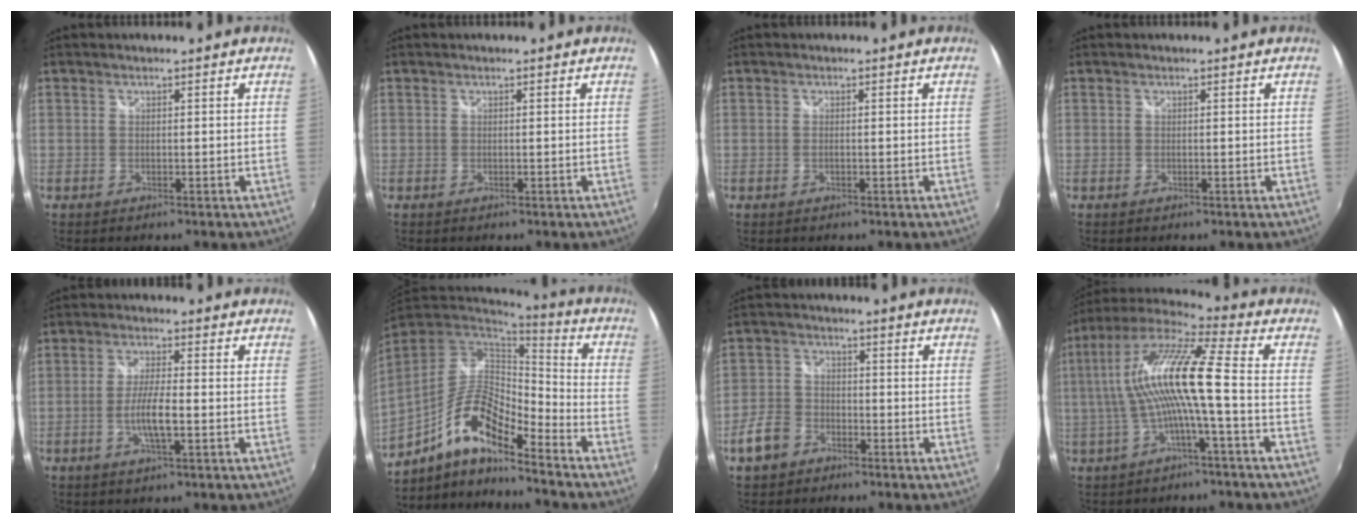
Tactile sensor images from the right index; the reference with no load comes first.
{"total": 0.0}
{"total": 0.6, "force": [-0.2, 0.3, 0.4], "torque": [-0.011, -0.001, -0.005]}
{"total": 0.0}
{"total": 5.8, "force": [-1.8, 0.9, 5.4], "torque": [-0.108, -0.004, -0.033]}
{"total": 14.3, "force": [-8.9, 4.0, 10.4], "torque": [-0.199, -0.008, -0.172]}
{"total": 6.8, "force": [-3.9, 4.8, 2.7], "torque": [-0.068, 0.012, -0.073]}
{"total": 14.0, "force": [-1.4, 0.4, 13.9], "torque": [-0.254, 0.008, -0.024]}